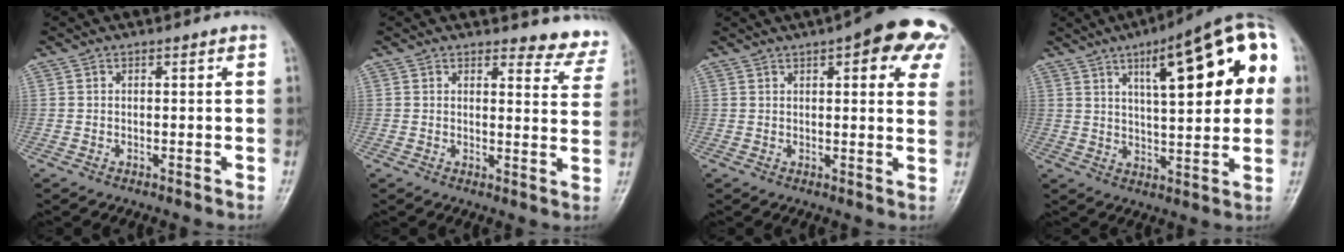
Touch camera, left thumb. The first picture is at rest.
{"total": 7.1, "force": [6.8, 2.1, 0.1], "torque": [0.035, -0.057, 0.054]}
{"total": 15.8, "force": [7.4, 5.1, 13.0], "torque": [-0.138, -0.005, 0.079]}
{"total": 19.9, "force": [6.7, 5.8, 17.9], "torque": [-0.220, 0.002, 0.088]}